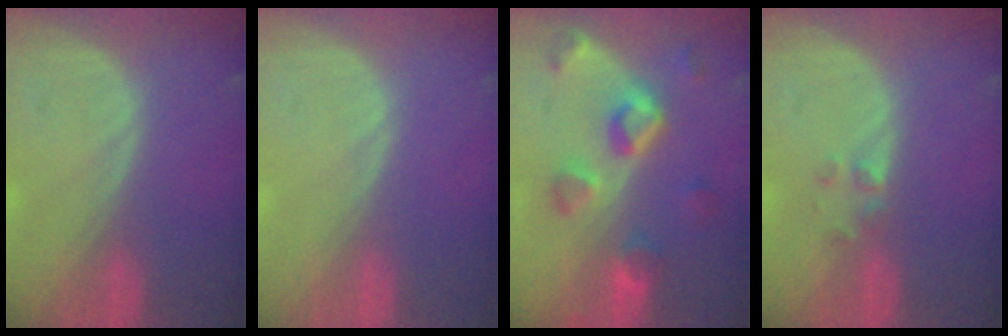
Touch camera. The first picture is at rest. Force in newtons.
{"total": 0.0}
{"total": 7.3, "press": 7.1, "slide": 1.7}
{"total": 1.9, "press": 1.7, "slide": 0.8}